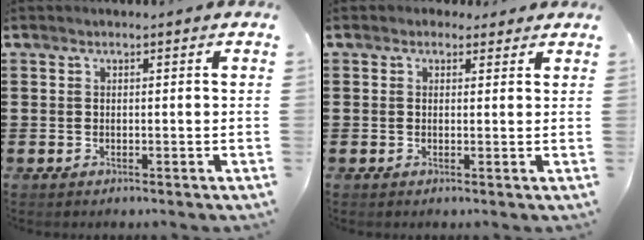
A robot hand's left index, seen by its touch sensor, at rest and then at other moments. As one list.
[{"total": 1.6, "force": [1.1, 1.1, 0.2], "torque": [-0.001, 0.005, 0.020]}]